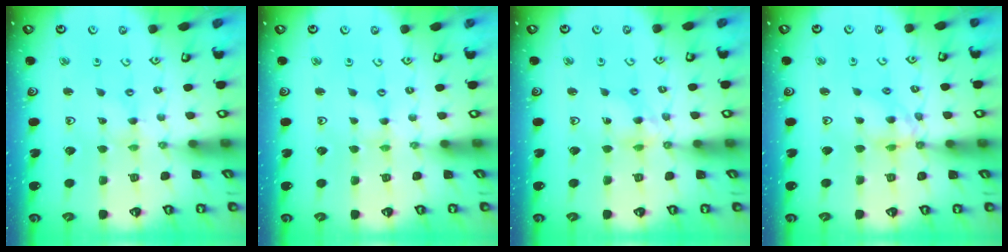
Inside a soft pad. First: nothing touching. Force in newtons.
{"total": 0.0}
{"total": 6.2, "press": 6.2, "slide": 0.4}
{"total": 9.7, "press": 9.7, "slide": 0.8}